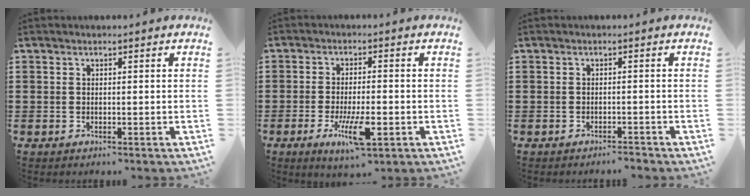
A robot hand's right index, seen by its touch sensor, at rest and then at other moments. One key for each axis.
{"total": 7.5, "fx": -2.9, "fy": 2.1, "fz": 6.6, "tx": -0.135, "ty": -0.017, "tz": -0.052}
{"total": 1.2, "fx": -1.2, "fy": 0.0, "fz": 0.2, "tx": -0.008, "ty": 0.001, "tz": -0.025}